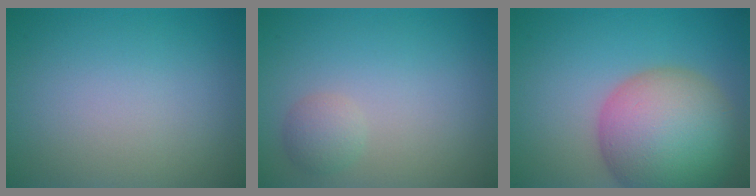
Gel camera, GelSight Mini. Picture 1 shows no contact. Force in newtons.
{"total": 1.6, "press": 1.6, "slide": 0.1}
{"total": 11.4, "press": 11.3, "slide": 0.5}